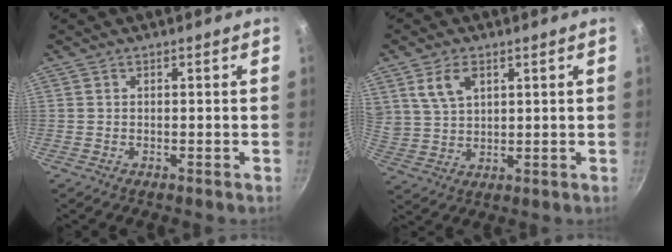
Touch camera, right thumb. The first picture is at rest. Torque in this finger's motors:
{"motor_torque": [0.14, 0.92, 0.90, 0.70, 0.23]}